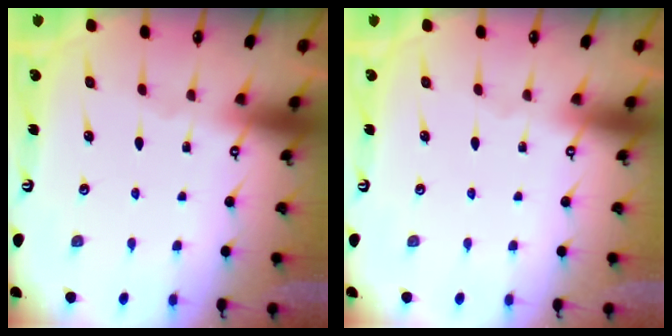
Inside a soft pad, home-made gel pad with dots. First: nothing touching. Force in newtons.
{"total": 0.0}